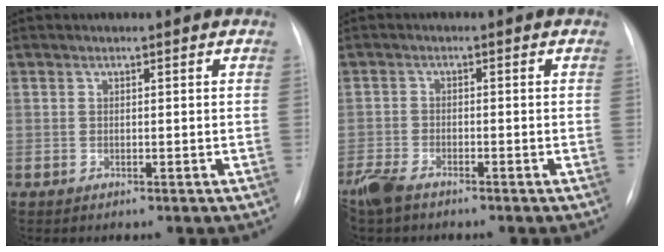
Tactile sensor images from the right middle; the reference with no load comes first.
{"total": 4.4, "force": [-3.6, 1.4, 2.2], "torque": [-0.049, -0.009, -0.068]}